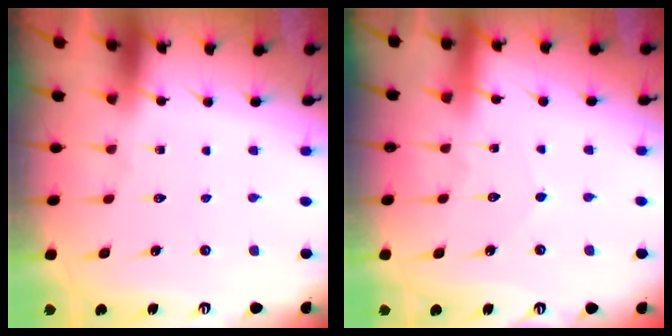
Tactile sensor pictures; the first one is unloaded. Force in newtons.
{"total": 2.6, "press": 2.6, "slide": 0.2}